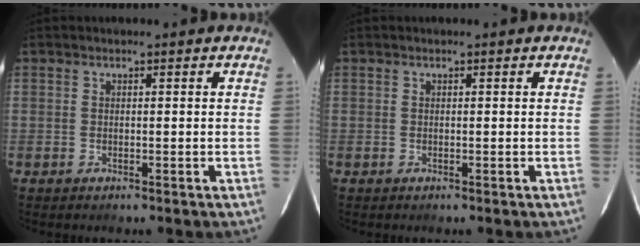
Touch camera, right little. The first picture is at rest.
{"total": 0.0}